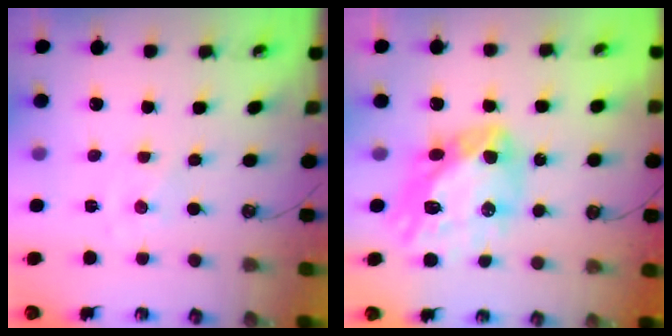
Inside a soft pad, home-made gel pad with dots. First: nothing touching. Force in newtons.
{"total": 18.1, "press": 18.0, "slide": 2.2}